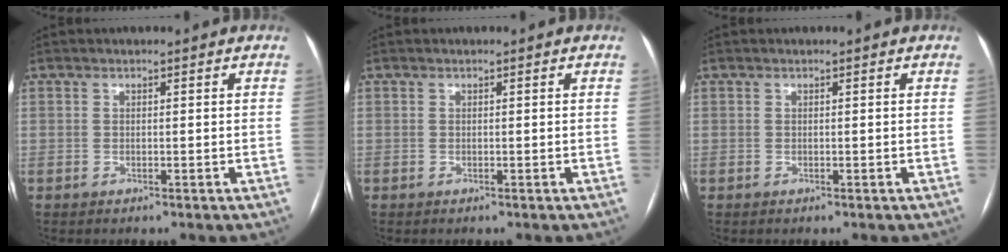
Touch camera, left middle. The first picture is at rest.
{"total": 0.0}
{"total": 0.0}